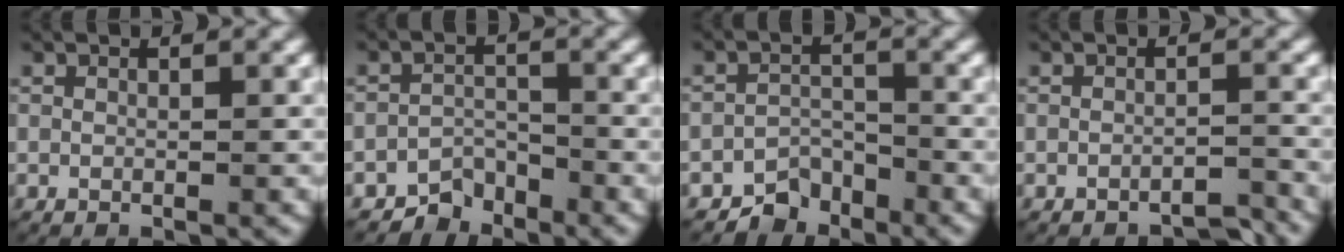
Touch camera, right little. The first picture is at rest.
{"total": 3.3, "force": [-2.9, 1.6, 0.5], "torque": [-0.008, -0.010, -0.053]}
{"total": 3.7, "force": [-3.1, 2.0, 0.7], "torque": [-0.008, -0.011, -0.056]}
{"total": 2.2, "force": [-2.1, 0.2, 0.2], "torque": [0.003, 0.001, -0.038]}